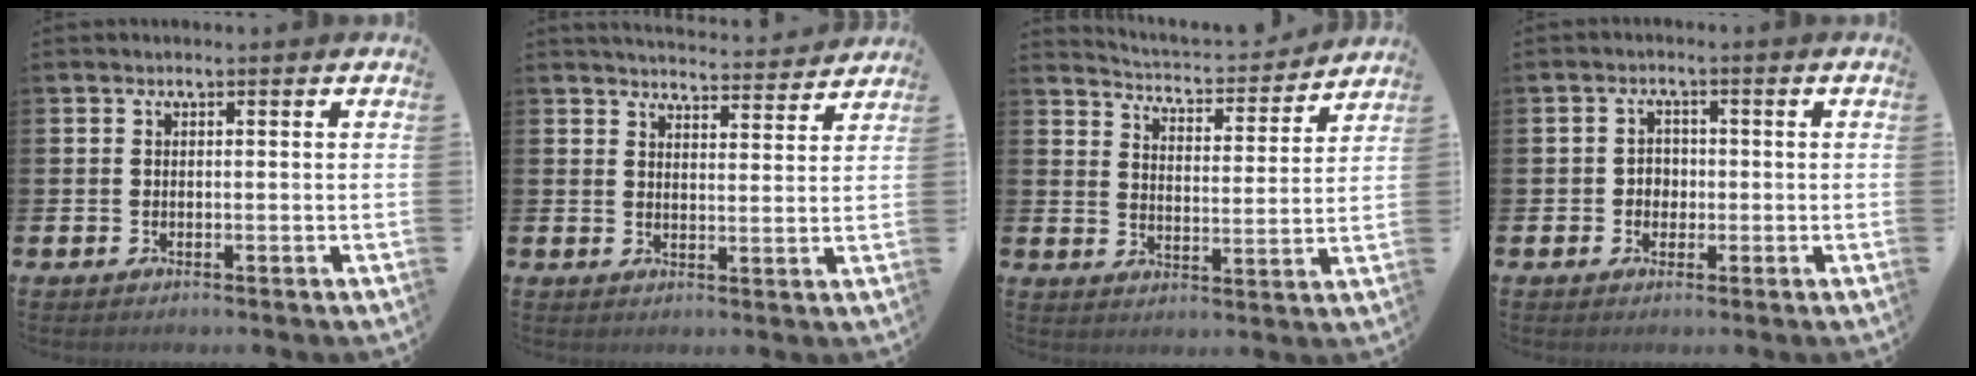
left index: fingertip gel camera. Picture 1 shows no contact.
{"total": 4.4, "force": [4.4, 0.4, 0.3], "torque": [-0.006, -0.038, 0.075]}
{"total": 4.2, "force": [4.2, 0.7, 0.2], "torque": [-0.030, -0.038, 0.067]}
{"total": 2.2, "force": [-0.2, 2.0, 0.8], "torque": [-0.008, 0.003, -0.011]}